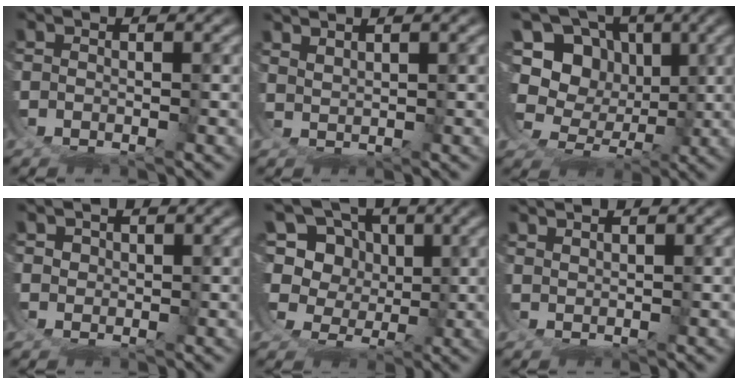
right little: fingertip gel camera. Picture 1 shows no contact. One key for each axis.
{"total": 2.0, "fx": 1.9, "fy": -0.1, "fz": 0.5, "tx": -0.007, "ty": 0.002, "tz": 0.039}
{"total": 14.5, "fx": 0.7, "fy": 11.5, "fz": 8.8, "tx": -0.165, "ty": -0.034, "tz": 0.013}
{"total": 0.8, "fx": 0.5, "fy": 0.4, "fz": 0.4, "tx": -0.012, "ty": -0.007, "tz": 0.017}
{"total": 13.1, "fx": 1.0, "fy": 11.0, "fz": 7.1, "tx": -0.154, "ty": -0.037, "tz": 0.015}
{"total": 1.6, "fx": 1.3, "fy": -0.9, "fz": 0.1, "tx": 0.011, "ty": 0.004, "tz": 0.030}